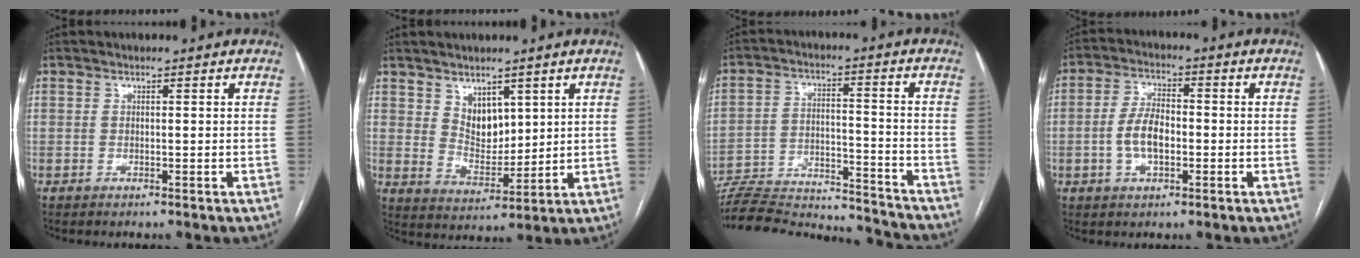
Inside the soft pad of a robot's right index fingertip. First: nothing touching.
{"total": 5.8, "force": [3.1, 3.5, 3.4], "torque": [-0.061, -0.003, 0.067]}
{"total": 23.4, "force": [-22.2, 3.0, 6.7], "torque": [-0.130, -0.003, -0.324]}
{"total": 6.2, "force": [-1.2, 3.0, 5.3], "torque": [-0.114, 0.012, -0.020]}